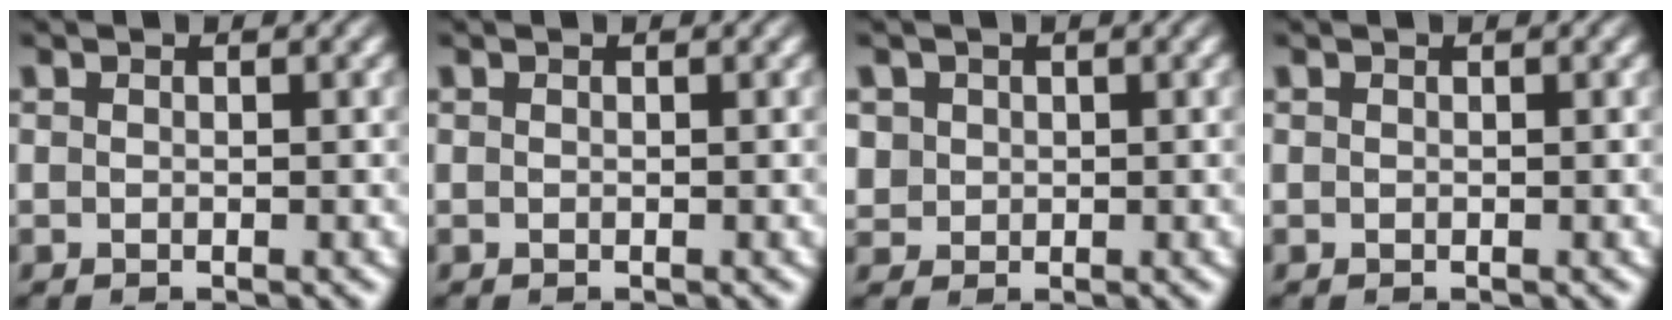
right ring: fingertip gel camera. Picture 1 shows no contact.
{"total": 0.0}
{"total": 3.3, "force": [0.6, 3.1, 1.2], "torque": [-0.034, -0.013, 0.021]}
{"total": 0.0}